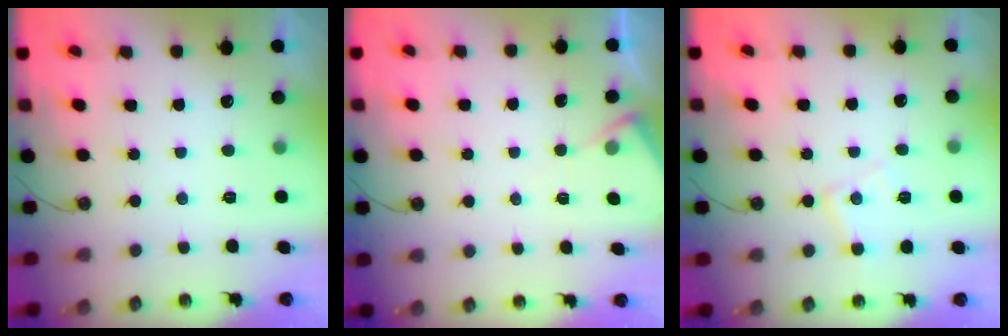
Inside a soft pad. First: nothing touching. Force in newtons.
{"total": 5.3, "press": 5.2, "slide": 0.5}
{"total": 8.1, "press": 8.0, "slide": 0.6}